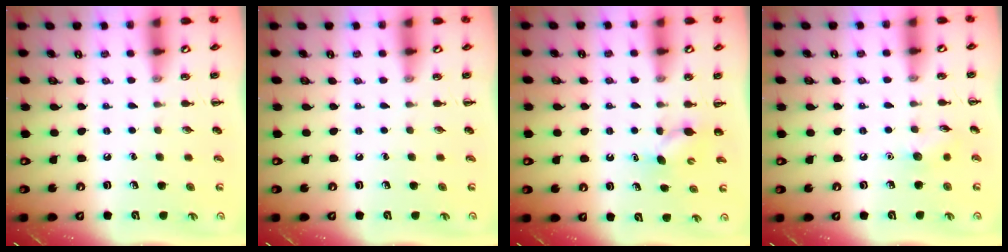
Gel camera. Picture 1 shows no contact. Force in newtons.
{"total": 0.0}
{"total": 3.7, "press": 3.6, "slide": 1.0}
{"total": 6.0, "press": 5.9, "slide": 1.5}